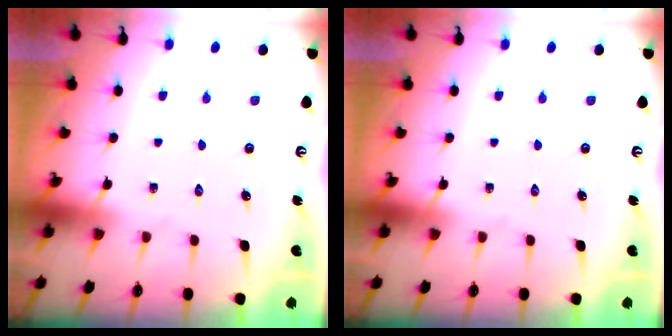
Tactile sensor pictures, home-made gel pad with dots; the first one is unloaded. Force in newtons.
{"total": 0.0}